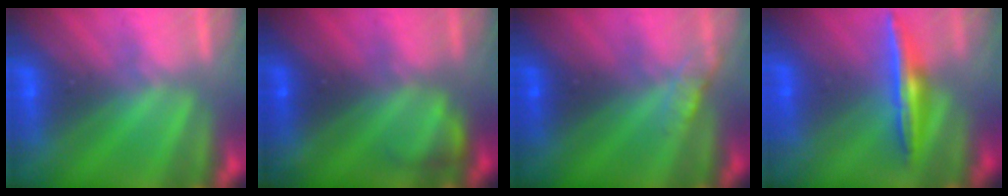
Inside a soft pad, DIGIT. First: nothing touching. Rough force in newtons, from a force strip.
{"total": 2.3}
{"total": 3.0}
{"total": 1.5}